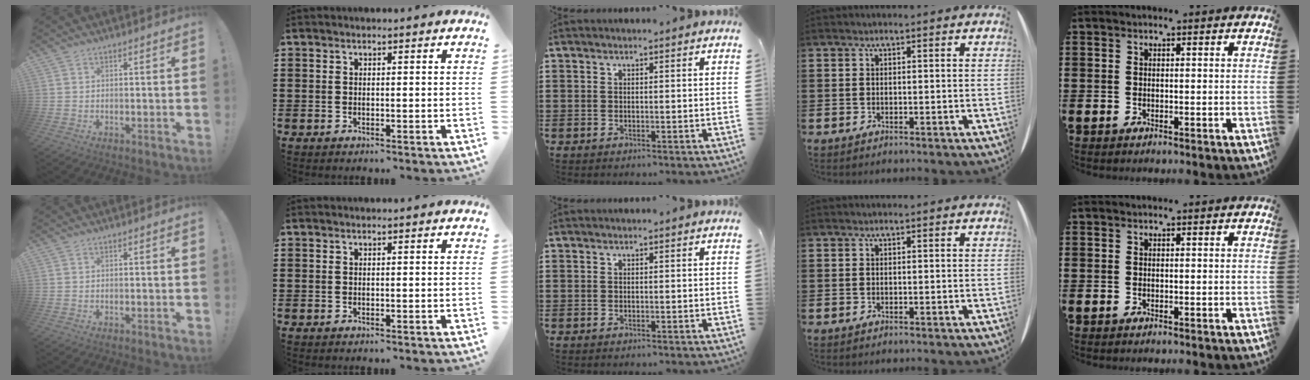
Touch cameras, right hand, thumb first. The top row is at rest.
{}